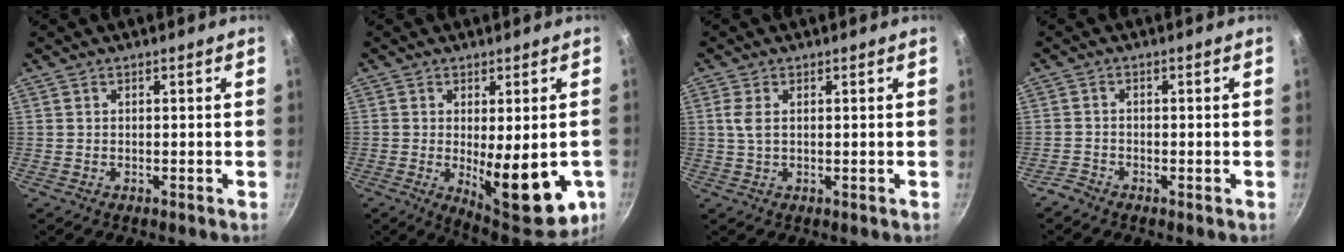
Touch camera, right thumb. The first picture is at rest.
{"total": 16.6, "force": [-3.5, 6.3, 14.9], "torque": [-0.176, -0.024, -0.031]}
{"total": 2.7, "force": [0.7, 1.3, 2.3], "torque": [-0.052, 0.003, 0.015]}
{"total": 1.7, "force": [-1.5, 0.7, 0.3], "torque": [-0.012, 0.008, -0.035]}